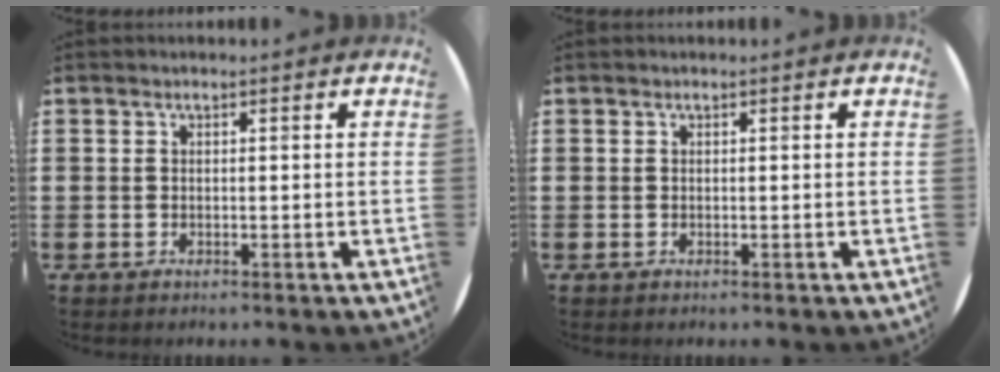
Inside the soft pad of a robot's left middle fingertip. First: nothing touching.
{"total": 0.0}